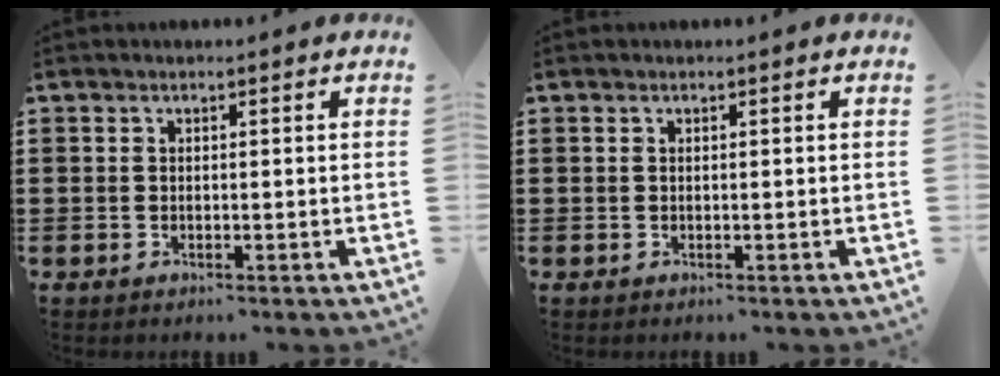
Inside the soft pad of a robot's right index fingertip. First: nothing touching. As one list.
[{"total": 0.0}]